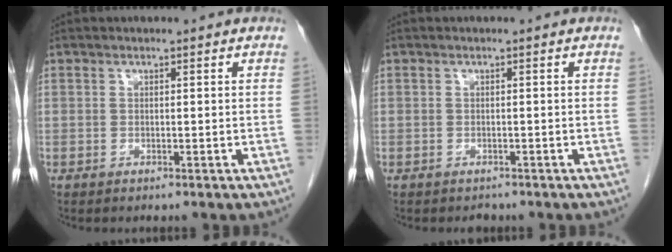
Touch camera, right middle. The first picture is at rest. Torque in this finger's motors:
{"motor_torque": [-0.05, 0.06, -0.04, -0.01]}